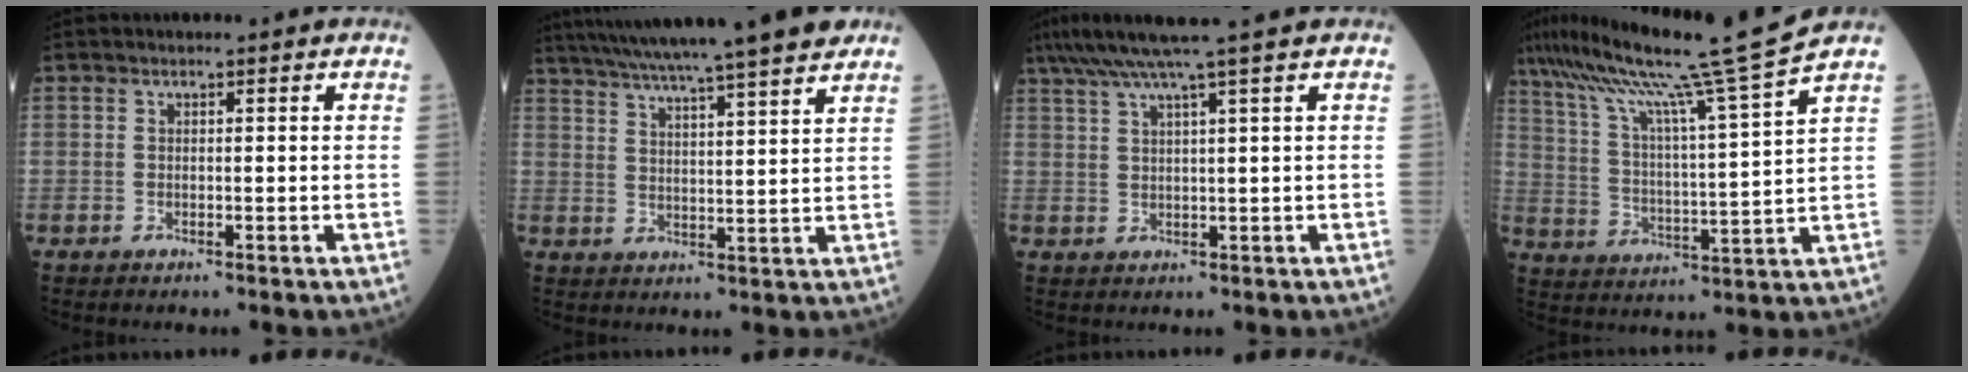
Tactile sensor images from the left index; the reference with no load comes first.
{"total": 21.0, "force": [18.1, -0.2, 10.6], "torque": [-0.186, 0.004, 0.256]}
{"total": 7.8, "force": [5.8, -1.9, 4.8], "torque": [-0.078, 0.025, 0.097]}
{"total": 17.4, "force": [13.7, -3.4, 10.2], "torque": [-0.176, -0.019, 0.220]}